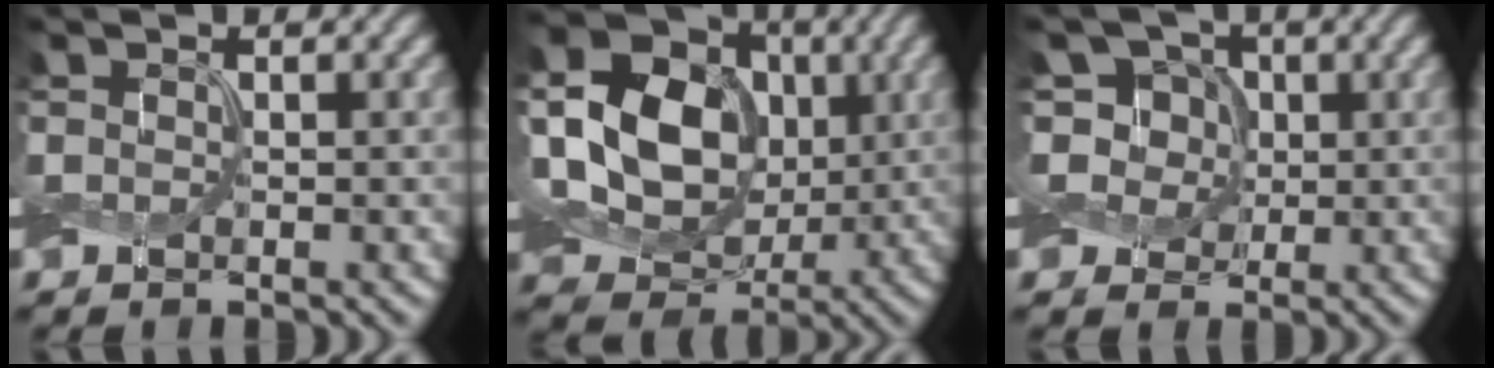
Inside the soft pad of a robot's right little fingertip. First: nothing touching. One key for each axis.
{"total": 14.6, "fx": 1.0, "fy": 11.7, "fz": 8.7, "tx": -0.198, "ty": 0.023, "tz": 0.025}
{"total": 5.8, "fx": 1.0, "fy": 5.0, "fz": 2.7, "tx": -0.061, "ty": 0.016, "tz": 0.007}